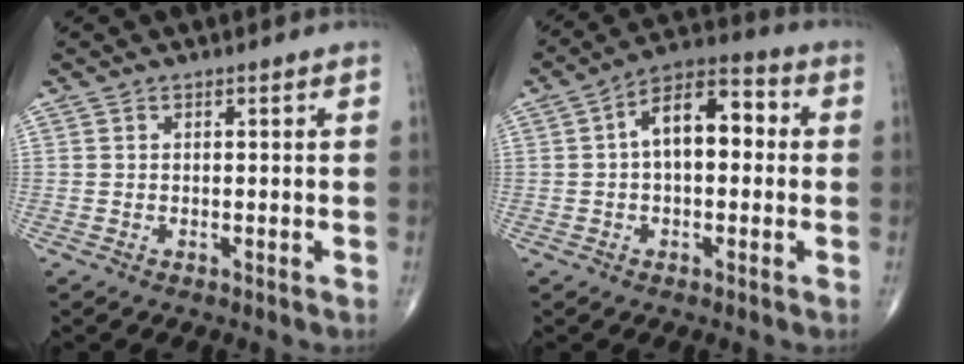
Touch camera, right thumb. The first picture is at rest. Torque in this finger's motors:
{"motor_torque": [0.65, 2.65, 0.54, -0.58, 0.15]}